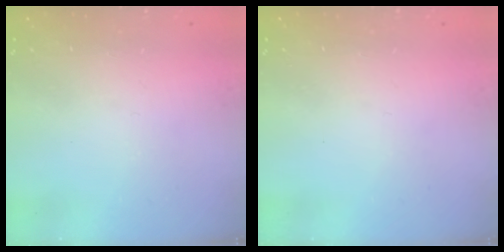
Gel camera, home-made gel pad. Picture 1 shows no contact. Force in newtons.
{"total": 0.0}